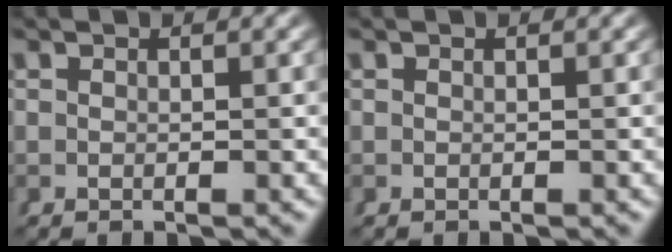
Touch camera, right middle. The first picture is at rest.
{"total": 0.0}